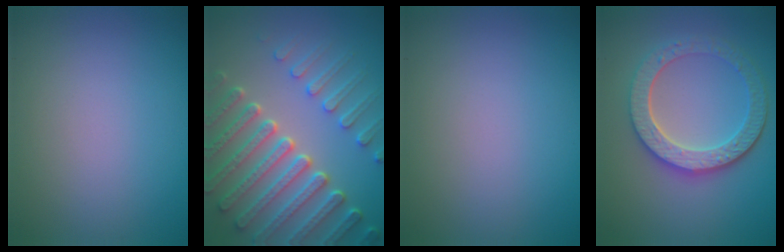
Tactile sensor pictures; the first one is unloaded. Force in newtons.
{"total": 8.0, "press": 6.1, "slide": 5.2}
{"total": 0.0}
{"total": 5.2, "press": 4.4, "slide": 2.8}